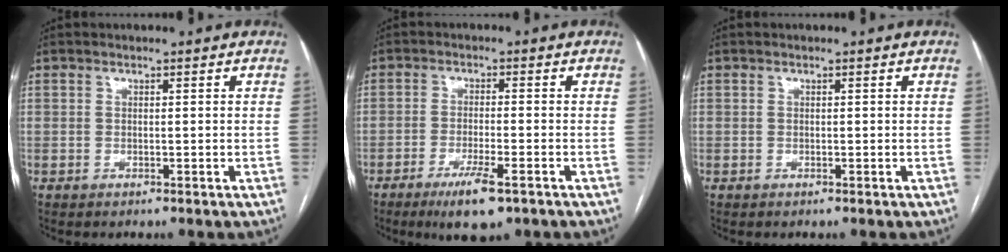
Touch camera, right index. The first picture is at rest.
{"total": 6.9, "force": [-4.2, 0.8, 5.4], "torque": [-0.098, -0.015, -0.067]}
{"total": 0.0}